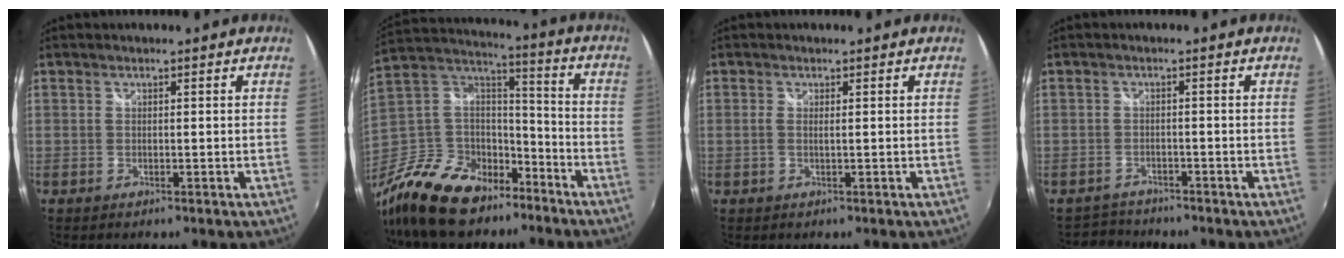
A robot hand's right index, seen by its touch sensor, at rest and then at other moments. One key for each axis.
{"total": 23.3, "fx": -15.6, "fy": 13.3, "fz": 11.2, "tx": -0.265, "ty": 0.030, "tz": -0.255}
{"total": 1.0, "fx": 0.2, "fy": -0.1, "fz": 0.9, "tx": -0.022, "ty": 0.003, "tz": 0.001}
{"total": 3.1, "fx": -2.8, "fy": 1.1, "fz": -0.5, "tx": -0.006, "ty": 0.004, "tz": -0.052}